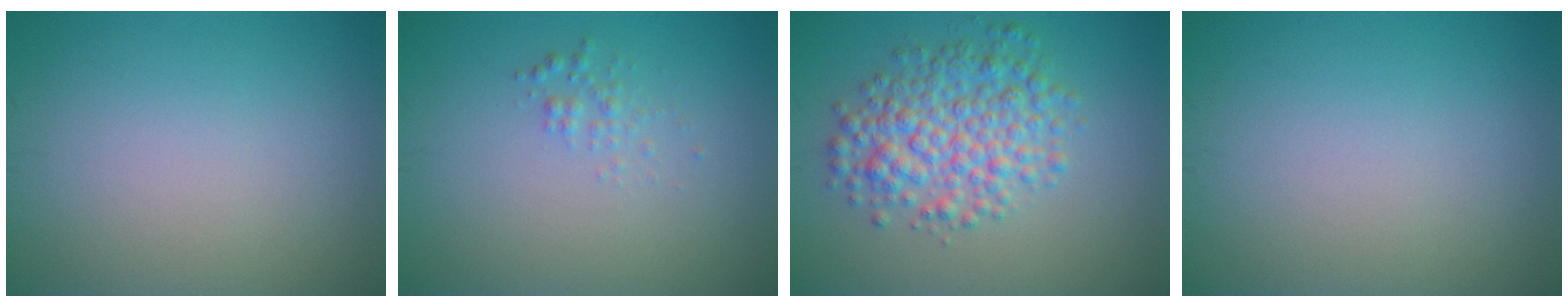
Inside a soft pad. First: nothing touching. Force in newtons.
{"total": 1.0, "press": 1.0, "slide": 0.0}
{"total": 5.7, "press": 5.7, "slide": 0.1}
{"total": 0.0}